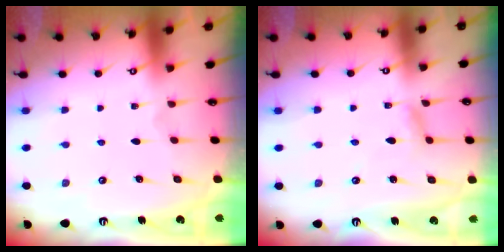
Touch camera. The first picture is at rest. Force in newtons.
{"total": 6.3, "press": 6.3, "slide": 0.4}